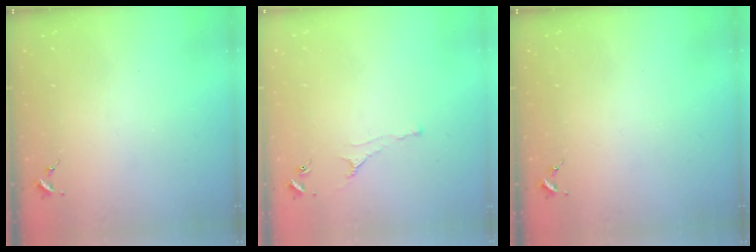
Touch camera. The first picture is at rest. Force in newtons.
{"total": 2.2, "press": 2.1, "slide": 0.4}
{"total": 0.0}